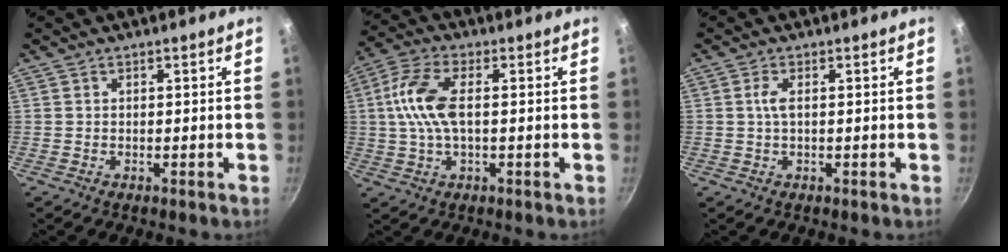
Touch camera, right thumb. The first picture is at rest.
{"total": 10.0, "force": [0.6, 4.6, 8.8], "torque": [-0.190, 0.018, 0.001]}
{"total": 2.0, "force": [0.1, 0.7, 1.9], "torque": [-0.045, 0.004, 0.002]}